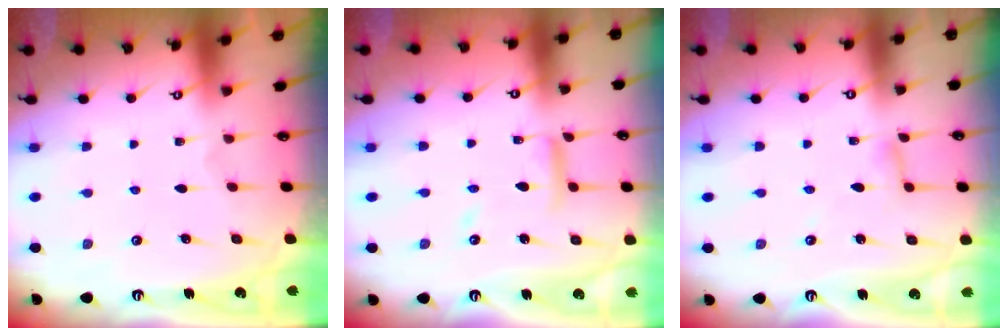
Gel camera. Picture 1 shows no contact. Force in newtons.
{"total": 10.2, "press": 10.2, "slide": 0.8}
{"total": 2.4, "press": 2.4, "slide": 0.1}